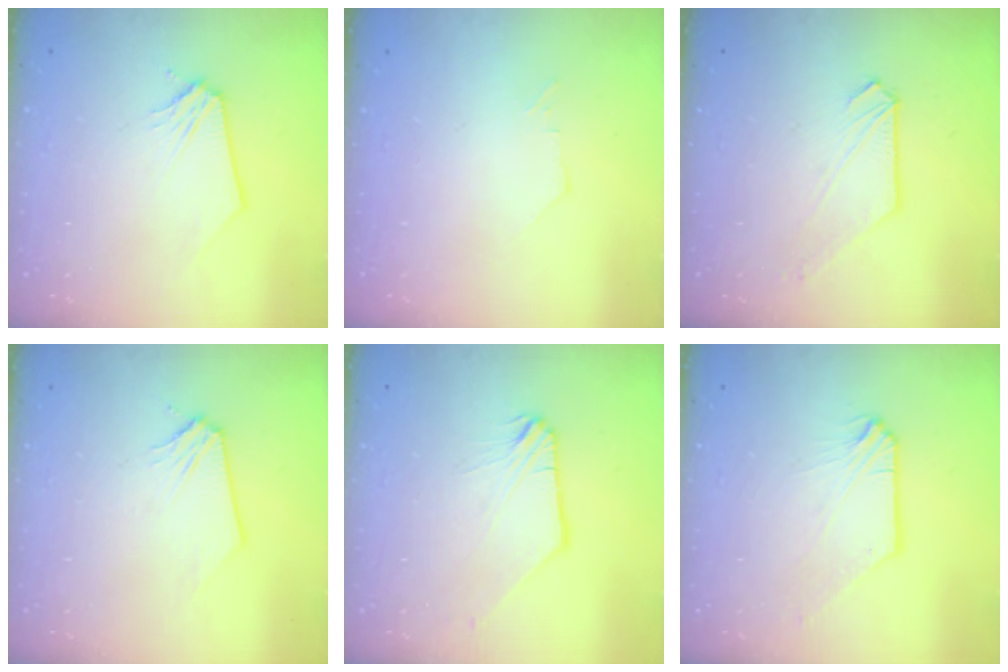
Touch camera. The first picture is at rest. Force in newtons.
{"total": 0.0}
{"total": 1.1, "press": 1.1, "slide": 0.1}
{"total": 0.0}
{"total": 0.0}
{"total": 0.0}